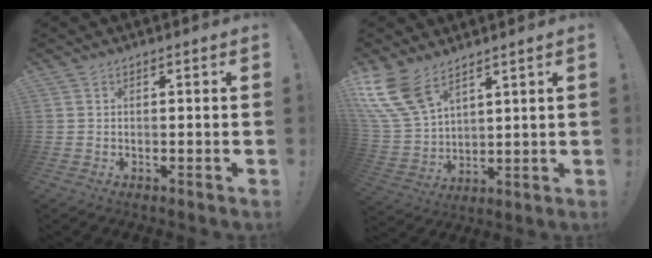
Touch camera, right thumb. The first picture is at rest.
{"total": 13.1, "force": [8.6, 6.5, 7.4], "torque": [-0.170, -0.045, 0.170]}